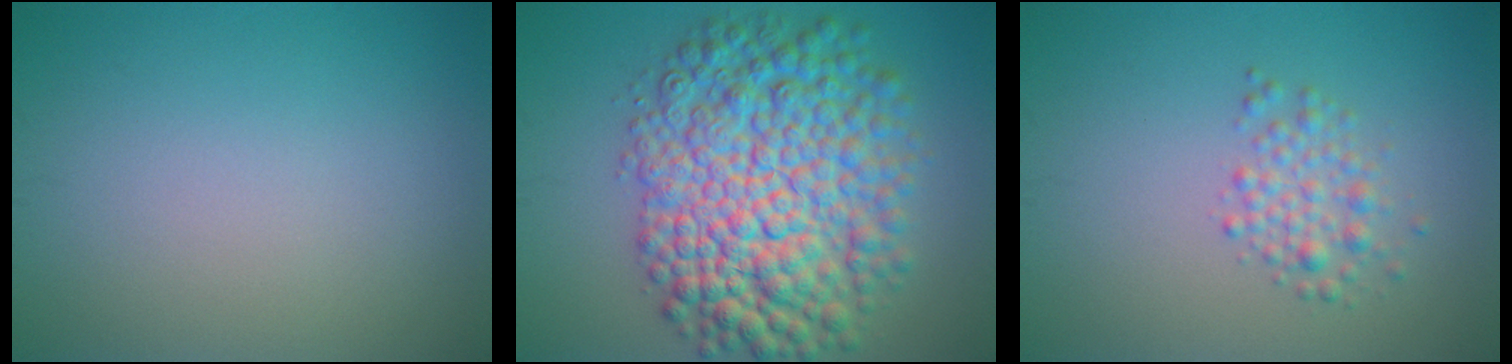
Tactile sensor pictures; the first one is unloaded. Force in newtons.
{"total": 11.6, "press": 11.6, "slide": 0.2}
{"total": 2.2, "press": 2.2, "slide": 0.1}